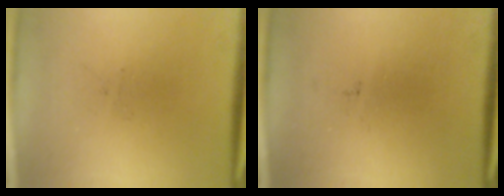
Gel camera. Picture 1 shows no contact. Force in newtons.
{"total": 0.0}